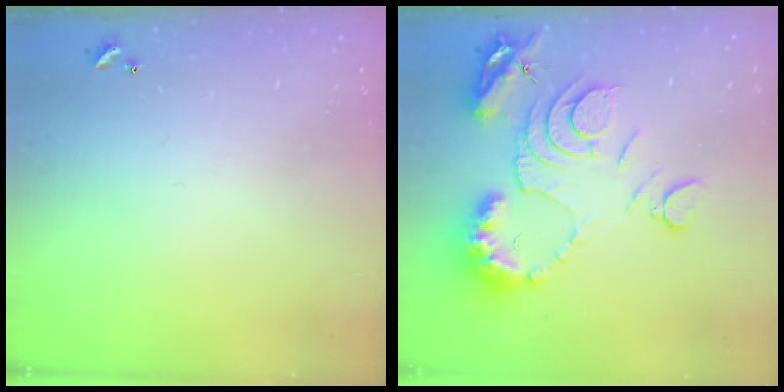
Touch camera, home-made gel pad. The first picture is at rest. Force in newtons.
{"total": 15.7, "press": 15.6, "slide": 1.8}